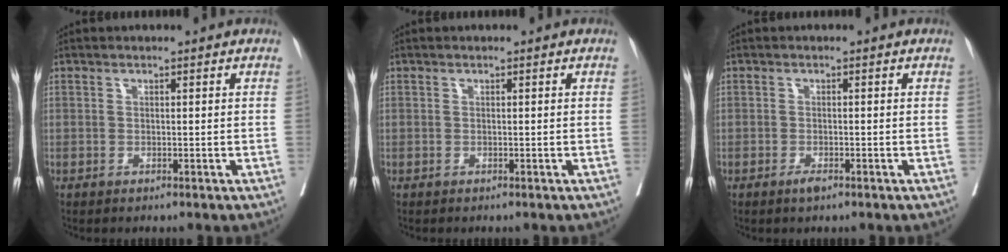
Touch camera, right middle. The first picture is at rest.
{"total": 0.0}
{"total": 1.4, "force": [-0.9, 0.4, 1.0], "torque": [-0.018, -0.001, -0.015]}